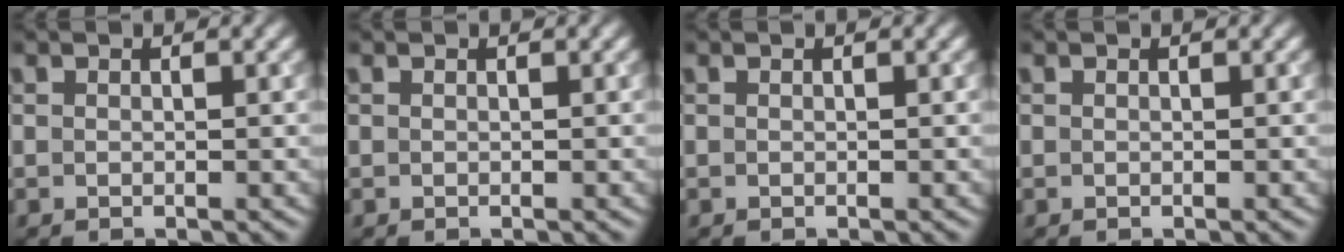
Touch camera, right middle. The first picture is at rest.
{"total": 0.0}
{"total": 0.0}
{"total": 0.0}